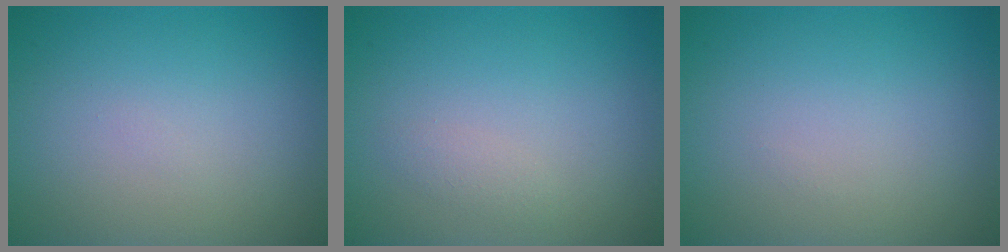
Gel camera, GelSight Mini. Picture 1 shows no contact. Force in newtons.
{"total": 0.8, "press": 0.8, "slide": 0.0}
{"total": 0.0}